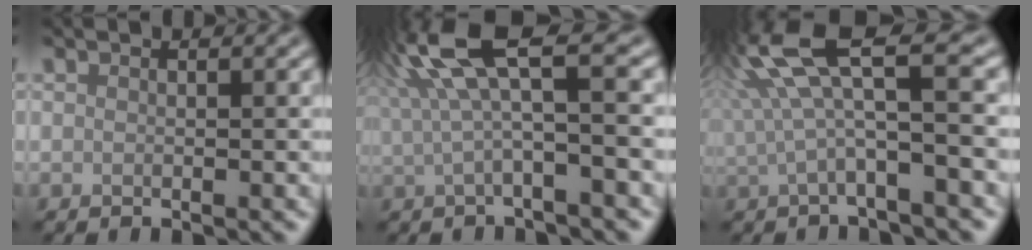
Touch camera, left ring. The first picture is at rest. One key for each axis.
{"total": 6.0, "fx": 2.2, "fy": 1.0, "fz": 5.5, "tx": -0.112, "ty": 0.013, "tz": 0.037}
{"total": 6.2, "fx": 1.6, "fy": 1.1, "fz": 5.9, "tx": -0.119, "ty": 0.008, "tz": 0.025}